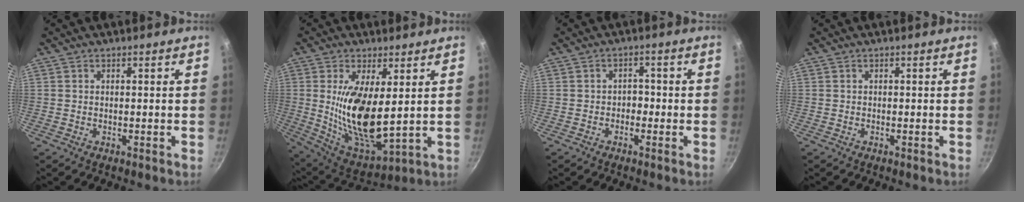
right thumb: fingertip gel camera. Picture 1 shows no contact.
{"total": 16.1, "force": [2.4, 6.4, 14.5], "torque": [-0.270, -0.039, 0.058]}
{"total": 2.2, "force": [-0.8, 1.7, 1.1], "torque": [0.001, 0.014, -0.014]}
{"total": 0.0}